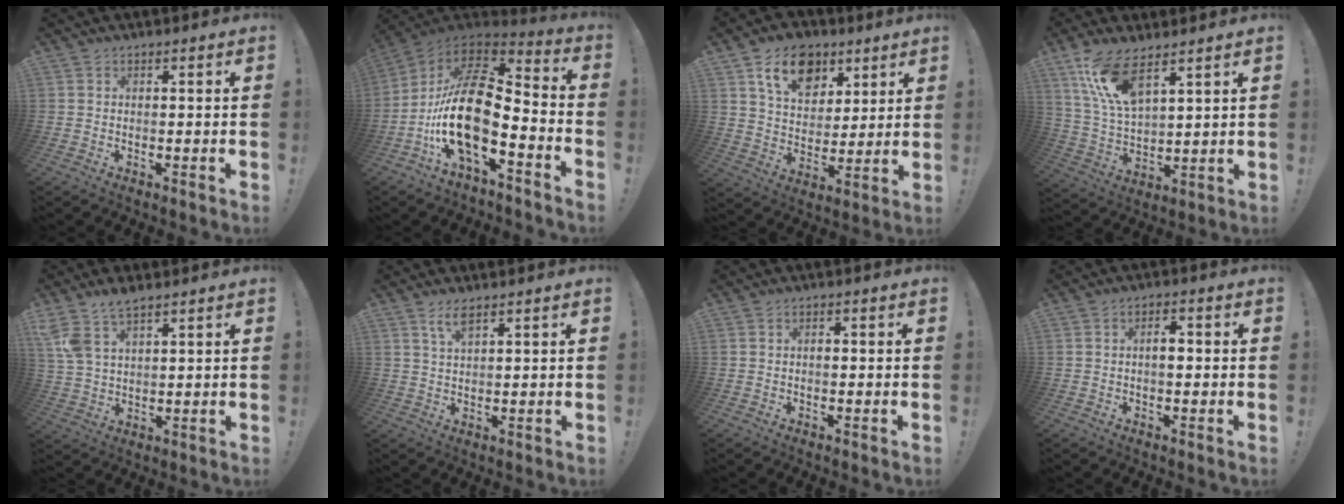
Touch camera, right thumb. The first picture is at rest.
{"total": 20.7, "force": [-4.9, 8.8, 18.1], "torque": [-0.371, 0.017, -0.085]}
{"total": 14.7, "force": [7.9, 10.1, 7.1], "torque": [-0.097, -0.036, 0.147]}
{"total": 13.0, "force": [8.5, 4.8, 8.5], "torque": [-0.174, -0.041, 0.159]}
{"total": 7.7, "force": [5.3, 3.5, 4.4], "torque": [-0.087, -0.014, 0.103]}
{"total": 4.2, "force": [2.8, 1.0, 3.0], "torque": [-0.057, -0.009, 0.048]}
{"total": 0.7, "force": [-0.2, 0.3, 0.6], "torque": [-0.012, 0.002, -0.005]}
{"total": 3.6, "force": [-0.3, 1.8, 3.1], "torque": [-0.041, 0.006, -0.010]}